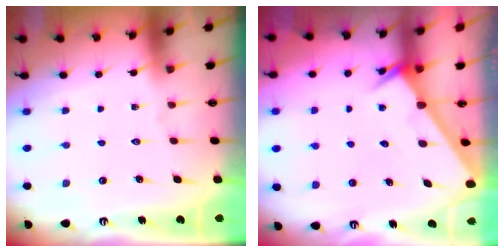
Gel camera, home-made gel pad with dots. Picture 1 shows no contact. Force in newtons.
{"total": 2.6, "press": 2.6, "slide": 0.0}